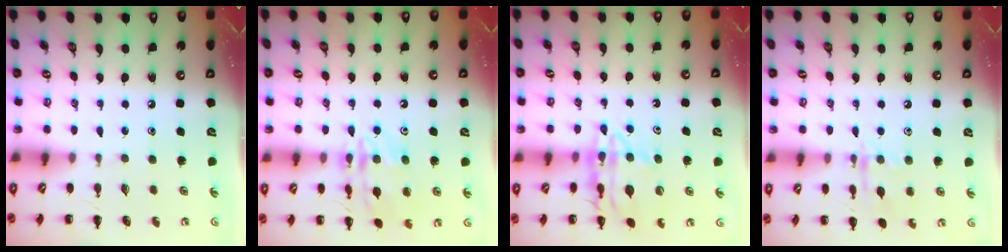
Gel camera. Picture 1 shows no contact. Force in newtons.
{"total": 15.8, "press": 15.8, "slide": 1.0}
{"total": 13.1, "press": 13.0, "slide": 2.2}
{"total": 8.5, "press": 8.5, "slide": 0.9}